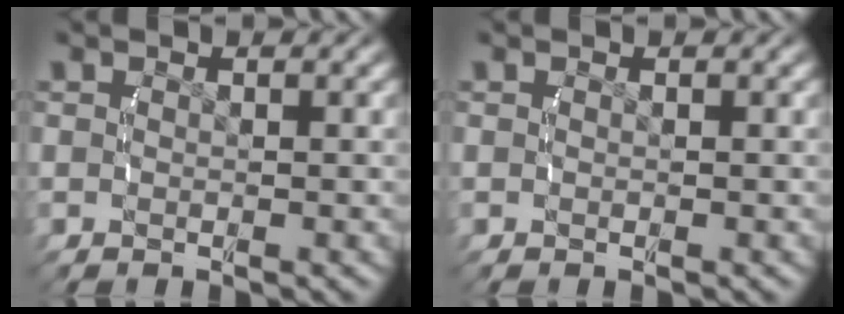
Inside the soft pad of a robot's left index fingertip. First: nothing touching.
{"total": 0.0}